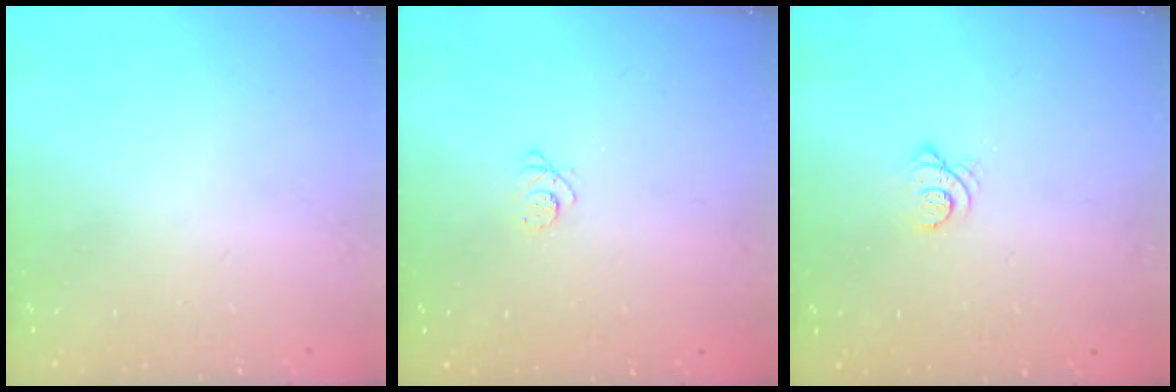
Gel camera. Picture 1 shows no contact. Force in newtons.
{"total": 2.5, "press": 2.5, "slide": 0.3}
{"total": 3.2, "press": 3.2, "slide": 0.7}